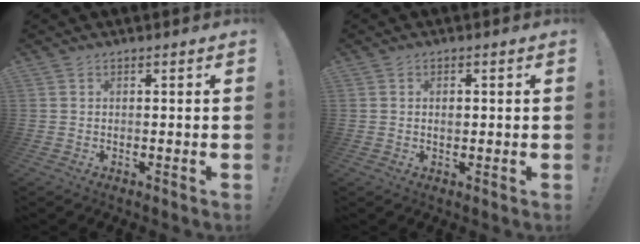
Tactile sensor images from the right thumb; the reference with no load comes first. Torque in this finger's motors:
{"motor_torque": [-0.29, -0.29, -0.35, 0.10, 0.01]}